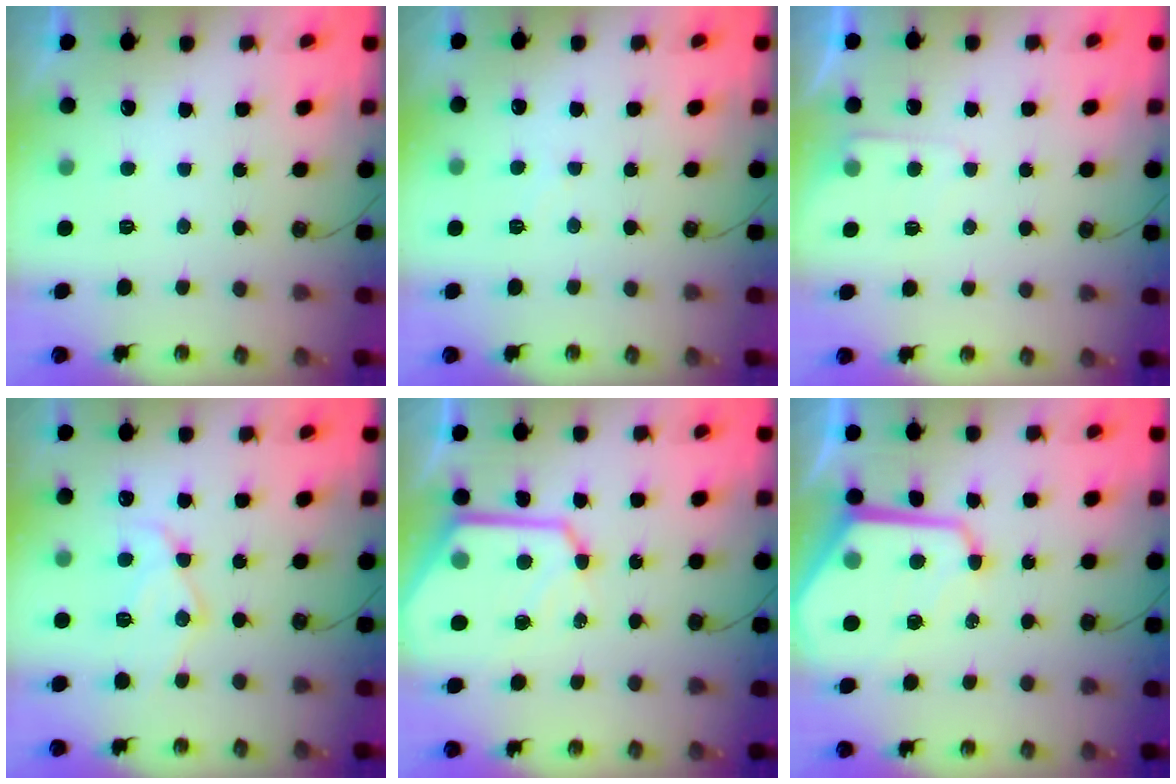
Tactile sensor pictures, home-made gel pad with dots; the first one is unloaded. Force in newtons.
{"total": 3.6, "press": 3.6, "slide": 0.6}
{"total": 5.1, "press": 5.1, "slide": 0.7}
{"total": 12.7, "press": 12.7, "slide": 1.1}
{"total": 13.8, "press": 13.7, "slide": 1.5}
{"total": 12.5, "press": 12.4, "slide": 1.2}